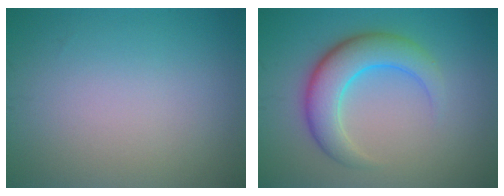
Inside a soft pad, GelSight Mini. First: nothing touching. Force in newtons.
{"total": 5.6, "press": 5.6, "slide": 0.1}